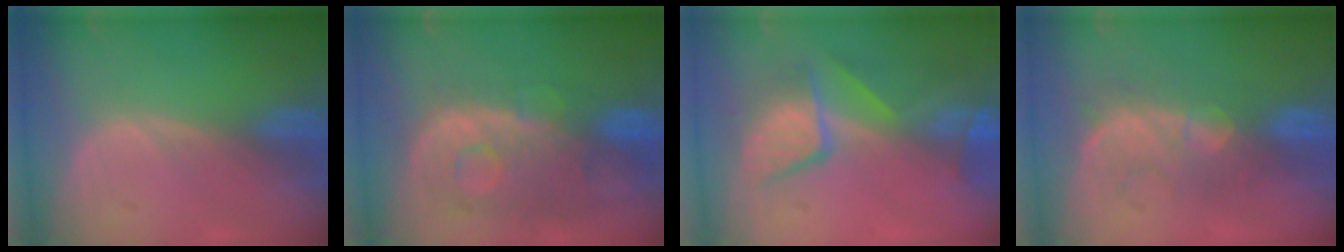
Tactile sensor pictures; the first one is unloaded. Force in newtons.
{"total": 11.2, "press": 9.7, "slide": 5.6}
{"total": 10.1, "press": 8.7, "slide": 5.0}
{"total": 8.3, "press": 7.7, "slide": 3.1}